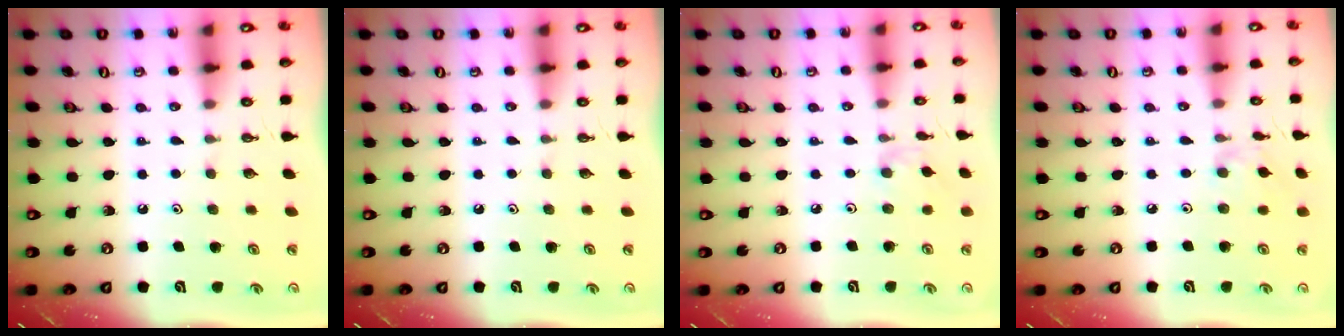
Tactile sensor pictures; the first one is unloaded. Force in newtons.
{"total": 0.0}
{"total": 1.7, "press": 1.6, "slide": 0.4}
{"total": 3.0, "press": 2.9, "slide": 0.5}